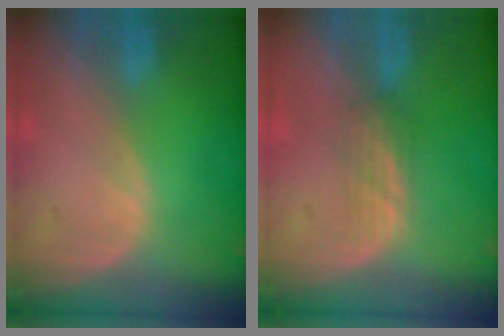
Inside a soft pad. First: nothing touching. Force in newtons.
{"total": 2.1, "press": 2.1, "slide": 0.3}